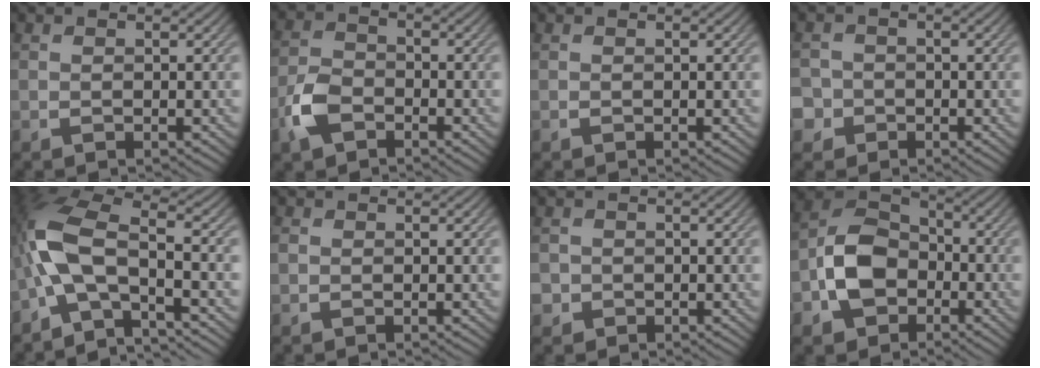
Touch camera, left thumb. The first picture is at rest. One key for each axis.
{"total": 5.2, "fx": -2.8, "fy": 3.2, "fz": 3.0, "tx": -0.075, "ty": -0.002, "tz": -0.069}
{"total": 0.0}
{"total": 3.8, "fx": -1.7, "fy": 3.4, "fz": 0.4, "tx": -0.006, "ty": -0.002, "tz": -0.050}
{"total": 10.2, "fx": -2.9, "fy": 3.9, "fz": 9.0, "tx": -0.190, "ty": 0.010, "tz": -0.077}
{"total": 0.9, "fx": -0.2, "fy": 0.8, "fz": 0.3, "tx": -0.007, "ty": -0.003, "tz": -0.008}
{"total": 1.9, "fx": -0.8, "fy": 1.7, "fz": 0.2, "tx": -0.004, "ty": -0.002, "tz": -0.020}
{"total": 8.8, "fx": -2.9, "fy": 6.5, "fz": 5.2, "tx": -0.114, "ty": 0.004, "tz": -0.078}